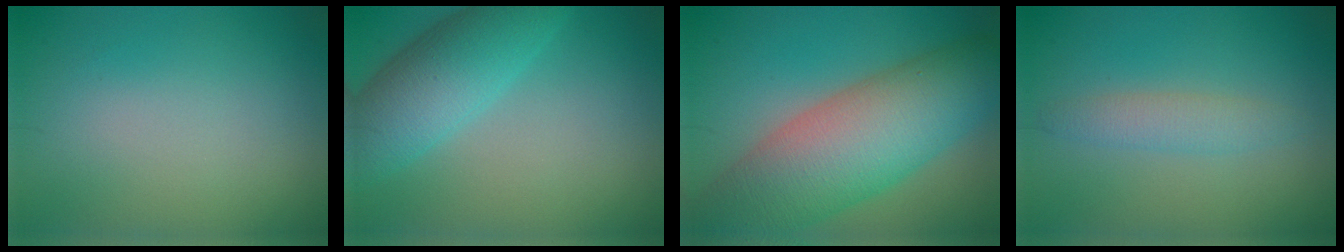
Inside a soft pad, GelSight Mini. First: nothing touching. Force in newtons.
{"total": 6.7, "press": 6.6, "slide": 0.2}
{"total": 11.3, "press": 11.3, "slide": 0.5}
{"total": 2.0, "press": 2.0, "slide": 0.1}